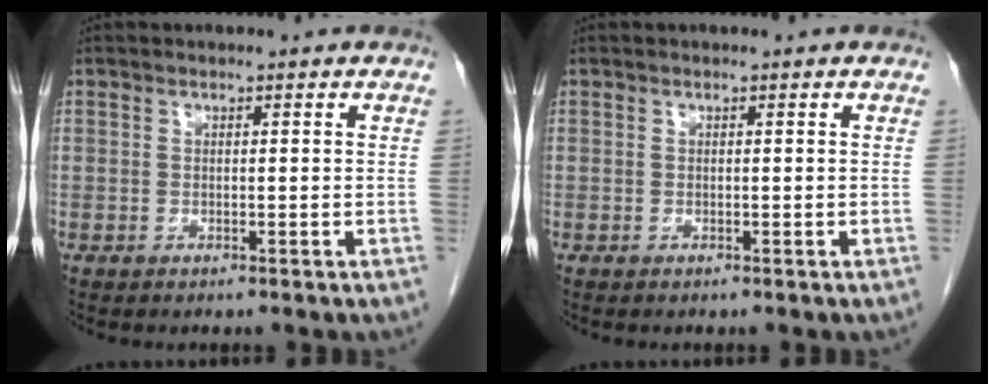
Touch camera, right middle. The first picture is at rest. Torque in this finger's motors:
{"motor_torque": [0.01, 0.00, 0.00, -0.01]}